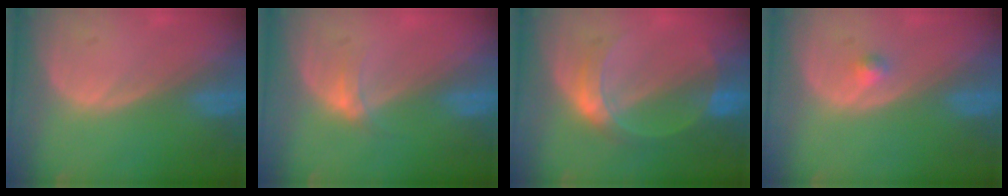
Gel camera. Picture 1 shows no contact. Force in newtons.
{"total": 2.3, "press": 1.9, "slide": 1.3}
{"total": 5.5, "press": 5.5, "slide": 0.1}
{"total": 1.3, "press": 1.1, "slide": 0.7}